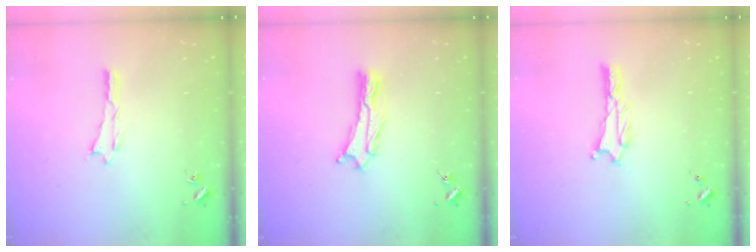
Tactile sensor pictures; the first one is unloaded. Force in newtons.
{"total": 1.2, "press": 1.2, "slide": 0.2}
{"total": 1.3, "press": 1.3, "slide": 0.3}